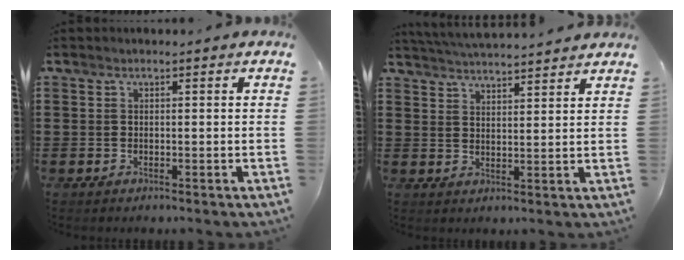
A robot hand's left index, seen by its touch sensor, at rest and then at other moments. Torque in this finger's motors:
{"motor_torque": [1.10, -1.04, 0.39, 0.12]}